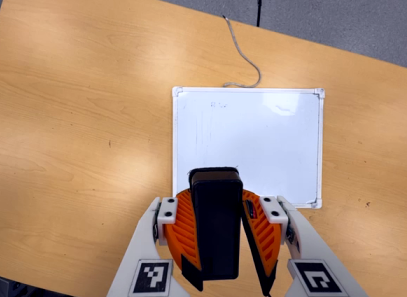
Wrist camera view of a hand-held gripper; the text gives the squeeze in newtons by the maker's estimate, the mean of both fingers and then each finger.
{"total": 10.4, "left": 9.9, "right": 10.9}